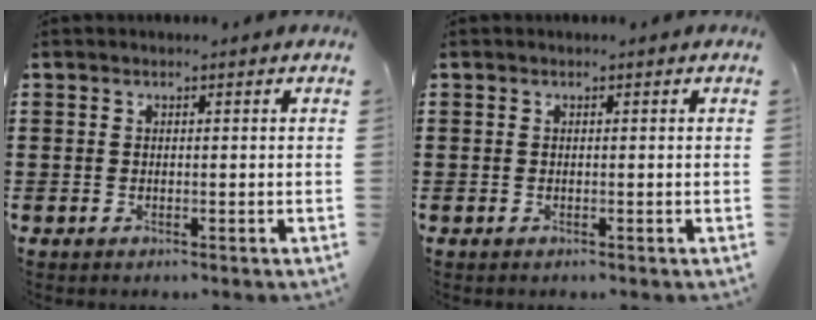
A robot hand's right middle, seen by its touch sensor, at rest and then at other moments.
{"total": 0.0}